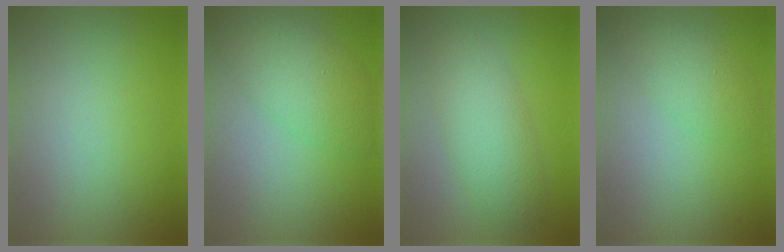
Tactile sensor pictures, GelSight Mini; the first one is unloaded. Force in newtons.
{"total": 5.2, "press": 5.2, "slide": 0.3}
{"total": 4.4, "press": 4.4, "slide": 0.2}
{"total": 3.0, "press": 3.0, "slide": 0.2}